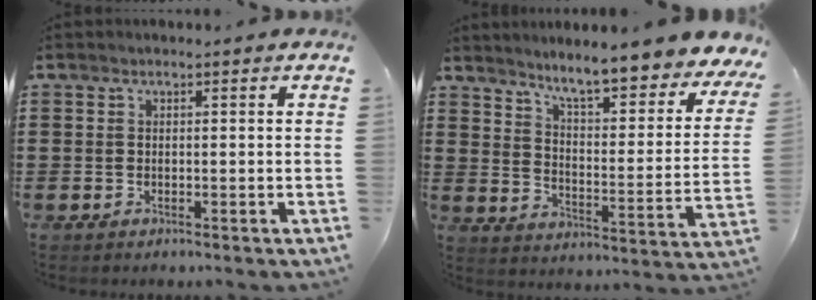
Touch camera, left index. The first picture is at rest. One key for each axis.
{"total": 7.2, "fx": 6.3, "fy": -0.5, "fz": 3.5, "tx": -0.087, "ty": -0.055, "tz": 0.100}